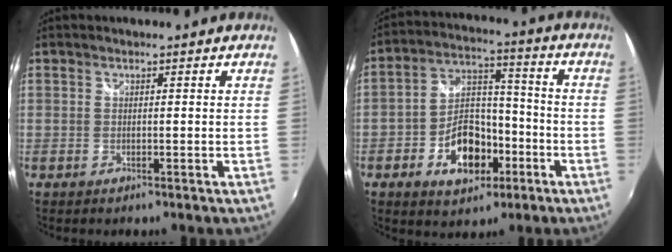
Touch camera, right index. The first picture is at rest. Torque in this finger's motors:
{"motor_torque": [1.10, -1.04, 0.72, 0.13]}